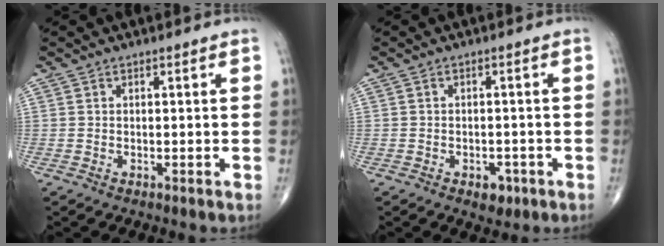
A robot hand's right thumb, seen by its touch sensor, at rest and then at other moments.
{"total": 3.2, "force": [-1.6, 2.0, 1.8], "torque": [-0.009, 0.003, -0.019]}